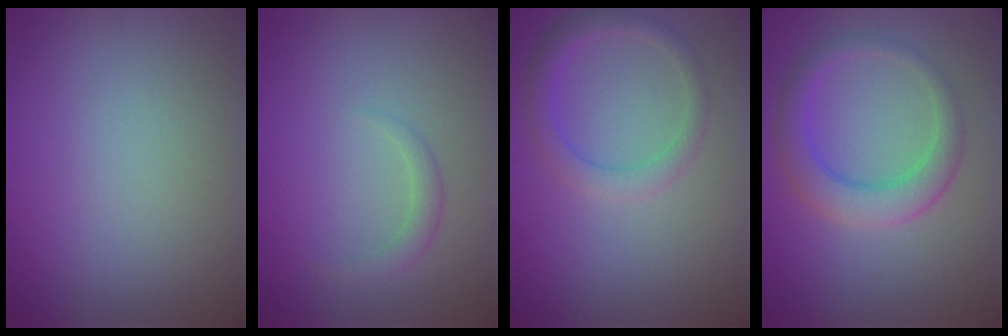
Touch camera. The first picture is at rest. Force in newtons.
{"total": 1.4, "press": 1.4, "slide": 0.1}
{"total": 2.7, "press": 2.6, "slide": 0.2}
{"total": 4.1, "press": 4.1, "slide": 0.1}